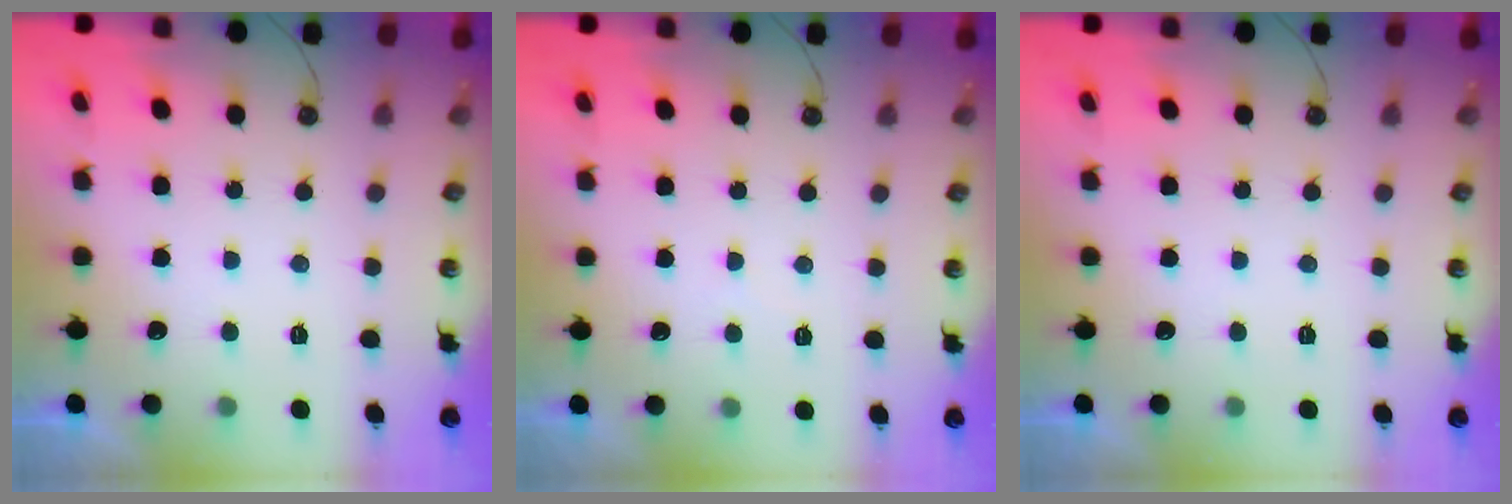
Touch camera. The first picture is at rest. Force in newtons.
{"total": 3.1, "press": 3.0, "slide": 0.5}
{"total": 0.0}